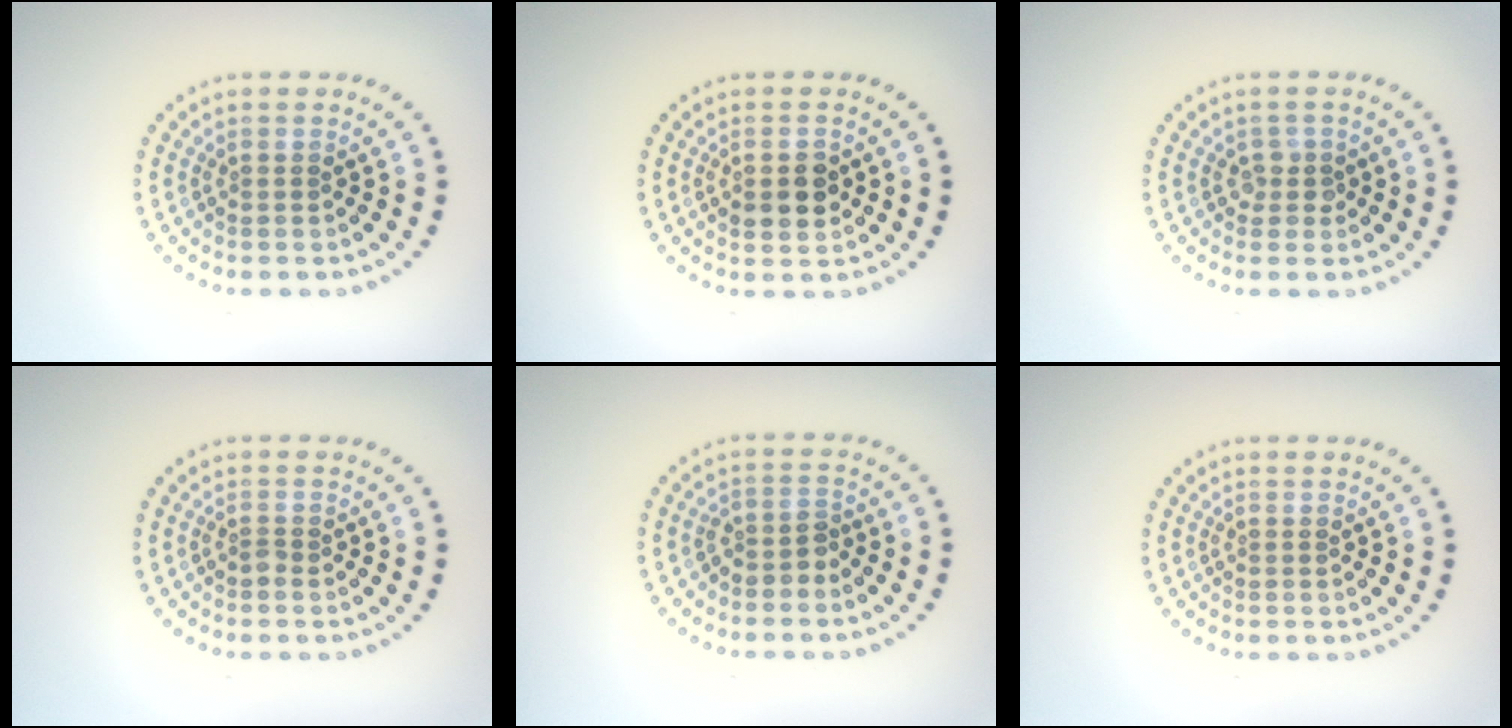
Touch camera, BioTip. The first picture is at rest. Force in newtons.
{"total": 3.0, "press": 3.0, "slide": 0.2}
{"total": 1.3, "press": 1.1, "slide": 0.5}
{"total": 0.6, "press": 0.5, "slide": 0.4}
{"total": 1.8, "press": 1.5, "slide": 1.1}
{"total": 0.0}